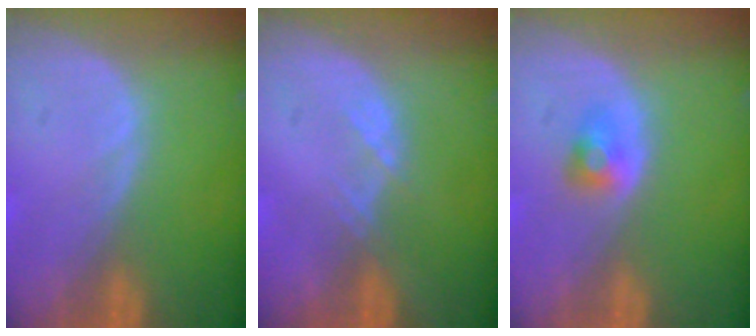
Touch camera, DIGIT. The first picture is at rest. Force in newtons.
{"total": 1.5, "press": 1.3, "slide": 0.8}
{"total": 2.6, "press": 2.4, "slide": 1.2}